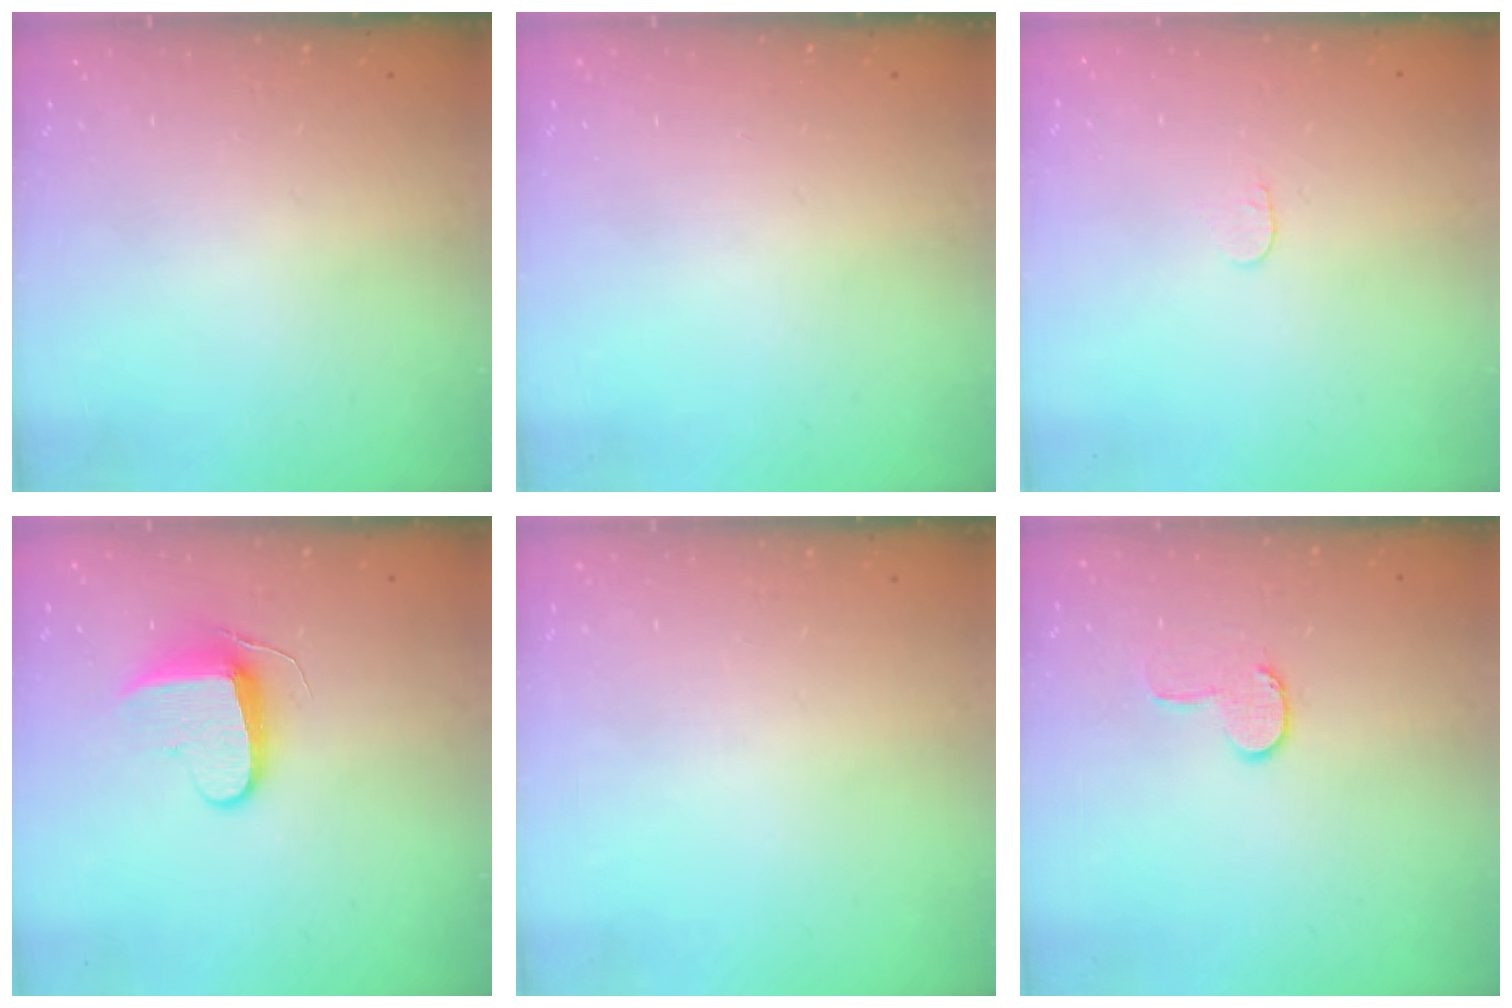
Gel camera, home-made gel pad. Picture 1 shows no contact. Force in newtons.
{"total": 0.0}
{"total": 3.3, "press": 3.3, "slide": 0.3}
{"total": 9.1, "press": 9.1, "slide": 0.0}
{"total": 0.0}
{"total": 6.9, "press": 6.8, "slide": 0.7}